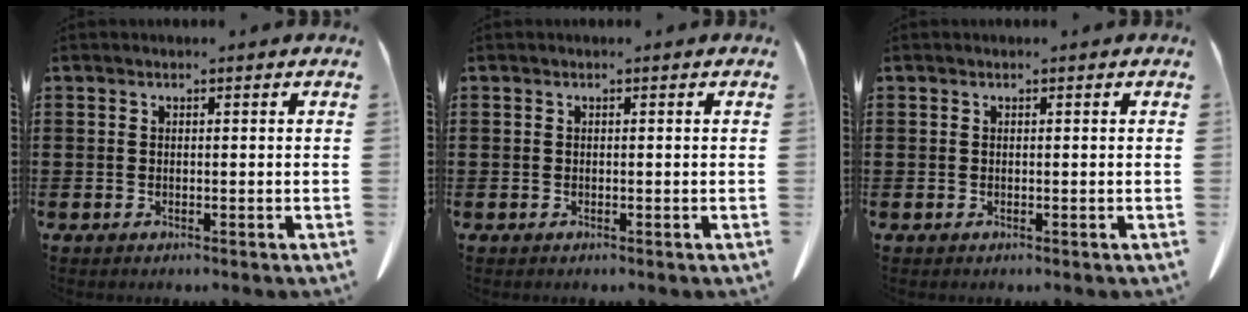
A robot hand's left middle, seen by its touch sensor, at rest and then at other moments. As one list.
[{"total": 0.0}, {"total": 0.0}]